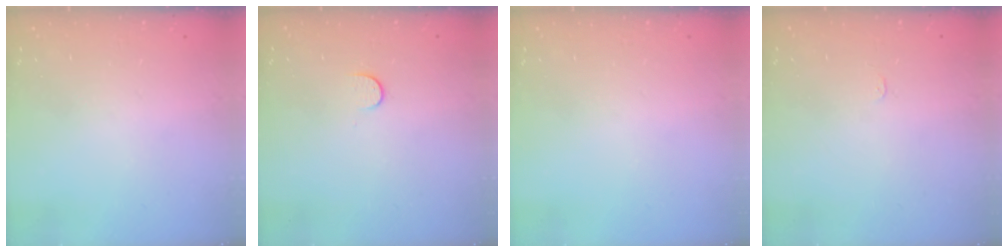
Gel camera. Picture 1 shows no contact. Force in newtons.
{"total": 5.0, "press": 5.0, "slide": 0.5}
{"total": 0.0}
{"total": 2.4, "press": 2.4, "slide": 0.3}